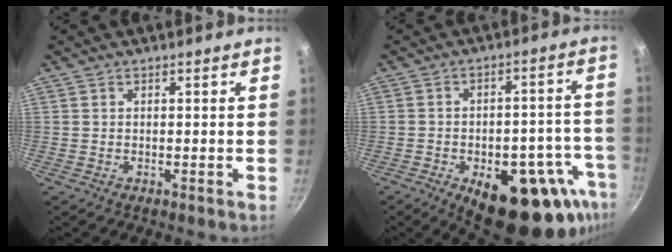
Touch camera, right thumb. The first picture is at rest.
{"total": 22.0, "force": [-10.9, 10.5, 16.0], "torque": [-0.134, 0.028, -0.134]}